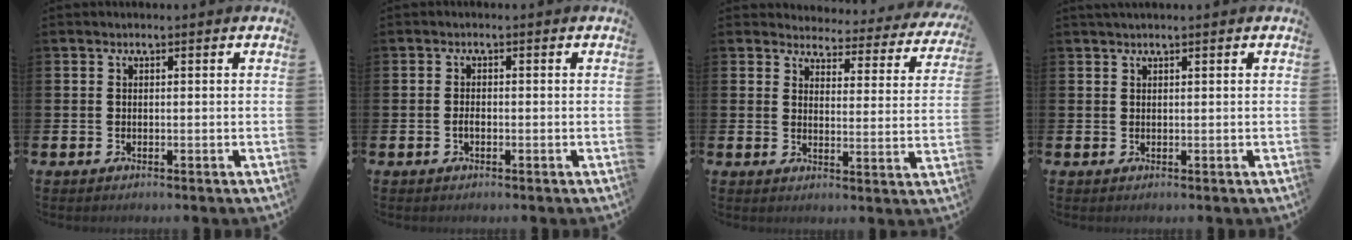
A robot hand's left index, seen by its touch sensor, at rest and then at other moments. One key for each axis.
{"total": 1.1, "fx": -0.4, "fy": 0.6, "fz": 0.8, "tx": -0.015, "ty": 0.001, "tz": -0.009}
{"total": 3.7, "fx": 3.6, "fy": 1.1, "fz": 0.5, "tx": -0.018, "ty": -0.039, "tz": 0.054}
{"total": 0.8, "fx": 0.6, "fy": -0.1, "fz": 0.4, "tx": -0.014, "ty": 0.004, "tz": 0.013}